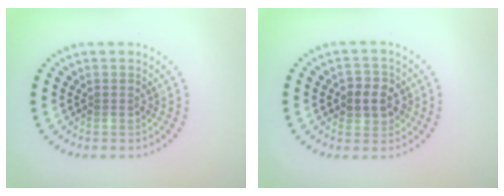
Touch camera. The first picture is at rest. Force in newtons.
{"total": 3.2, "press": 3.2, "slide": 0.8}